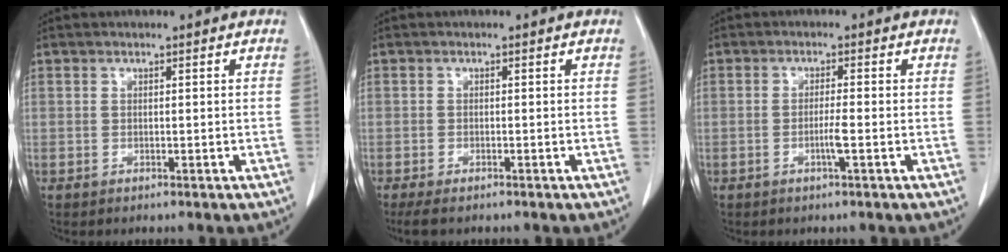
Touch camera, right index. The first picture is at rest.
{"total": 3.5, "force": [-2.7, 1.0, 1.9], "torque": [-0.033, -0.010, -0.040]}
{"total": 2.5, "force": [-0.9, -0.3, 2.3], "torque": [-0.045, -0.002, -0.017]}